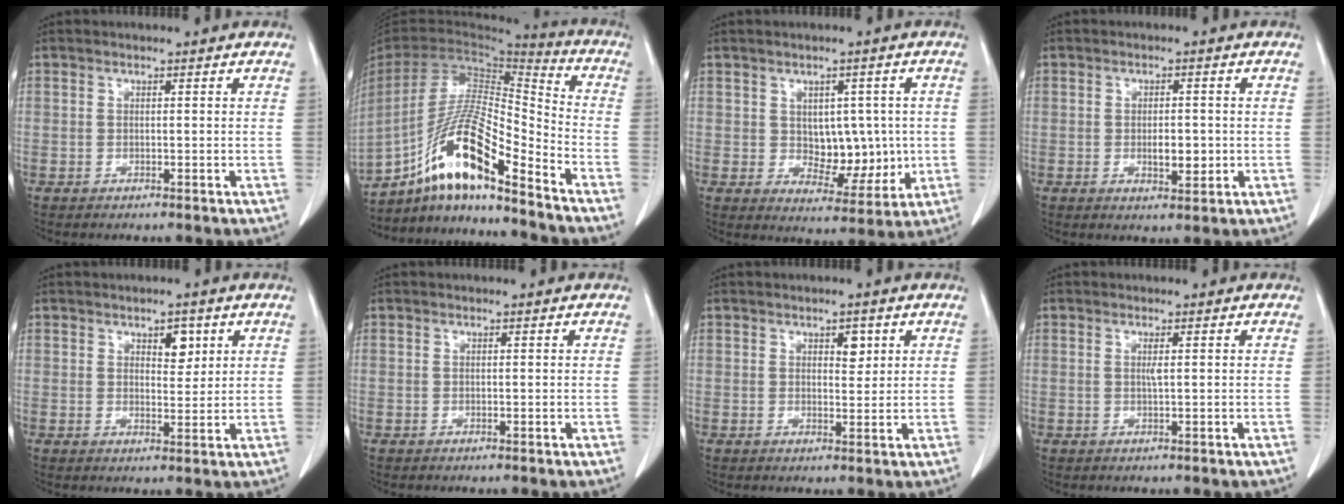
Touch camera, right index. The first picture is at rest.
{"total": 17.0, "force": [-11.5, 1.9, 12.4], "torque": [-0.249, -0.001, -0.209]}
{"total": 7.3, "force": [0.4, 4.7, 5.5], "torque": [-0.067, 0.004, 0.023]}
{"total": 3.6, "force": [-0.5, 1.5, 3.2], "torque": [-0.051, -0.001, -0.001]}
{"total": 3.3, "force": [1.7, 1.7, 2.3], "torque": [-0.031, -0.001, 0.026]}
{"total": 0.0}
{"total": 2.4, "force": [1.1, 1.2, 1.7], "torque": [-0.021, -0.001, 0.017]}
{"total": 1.0, "force": [0.2, -0.1, 1.0], "torque": [-0.022, -0.001, 0.003]}